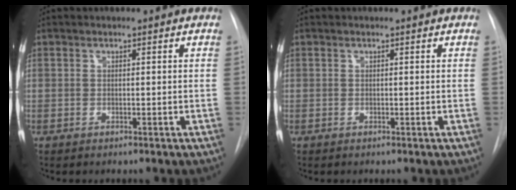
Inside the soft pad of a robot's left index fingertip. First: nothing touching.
{"total": 0.0}